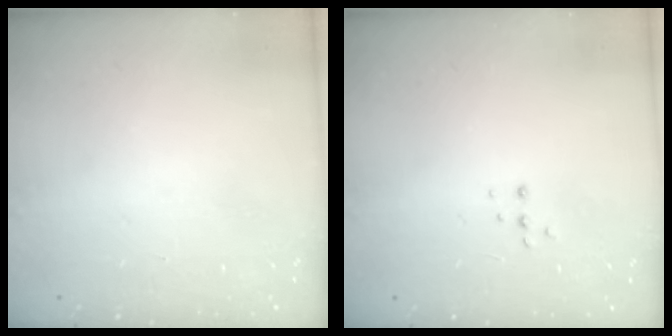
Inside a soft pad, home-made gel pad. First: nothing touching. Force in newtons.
{"total": 4.0, "press": 3.9, "slide": 0.8}